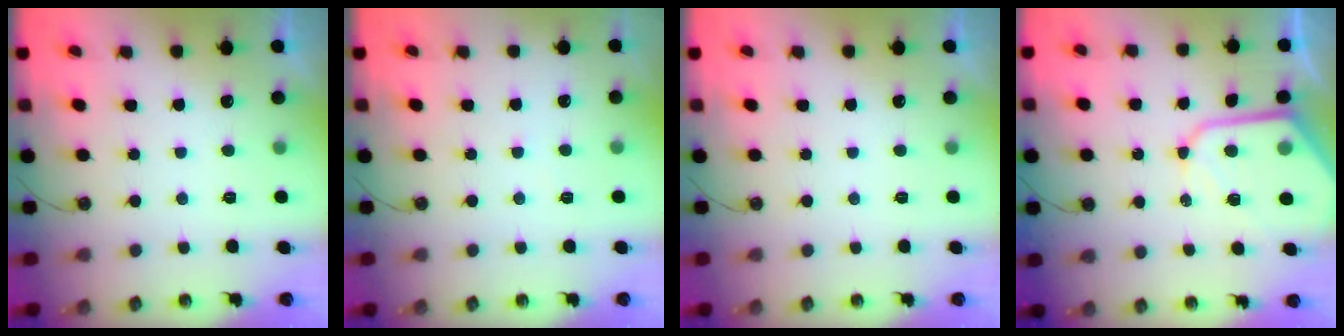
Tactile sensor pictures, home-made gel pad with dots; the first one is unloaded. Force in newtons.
{"total": 4.6, "press": 4.5, "slide": 0.5}
{"total": 0.0}
{"total": 11.6, "press": 11.6, "slide": 1.0}